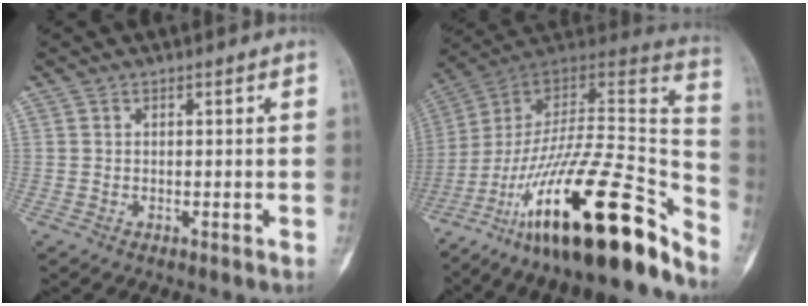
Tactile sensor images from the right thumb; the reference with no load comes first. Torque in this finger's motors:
{"motor_torque": [3.70, 1.31, 1.32, -1.45, 0.27]}